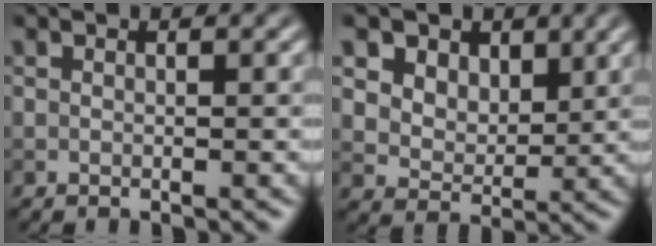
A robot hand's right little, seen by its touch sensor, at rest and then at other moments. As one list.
[{"total": 8.9, "force": [5.1, 6.1, 3.9], "torque": [-0.081, 0.005, 0.084]}]